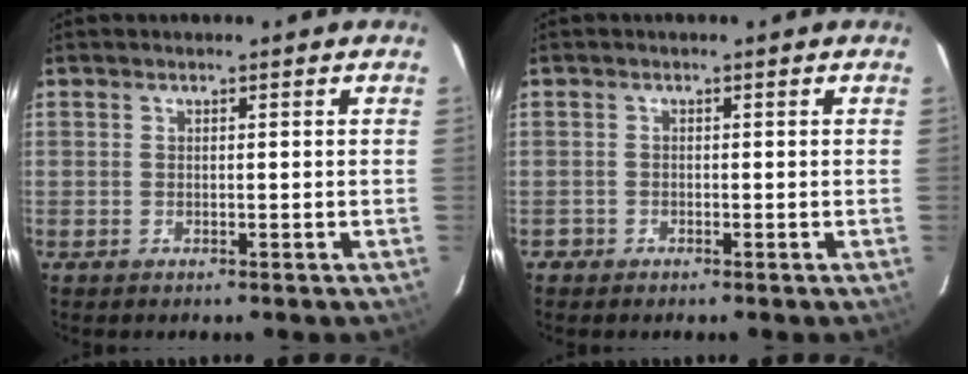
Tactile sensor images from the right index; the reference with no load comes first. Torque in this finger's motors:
{"motor_torque": [-1.02, 0.16, -0.64, -0.21]}